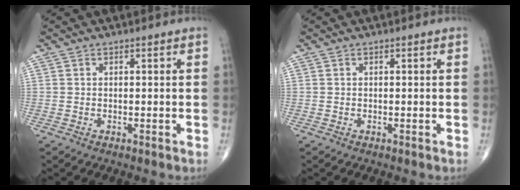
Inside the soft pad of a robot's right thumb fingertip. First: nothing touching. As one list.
[{"total": 0.0}]